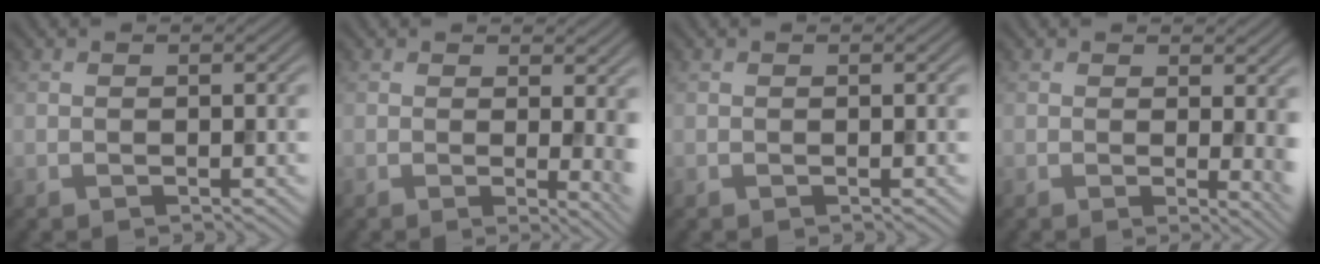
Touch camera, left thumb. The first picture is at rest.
{"total": 4.0, "force": [0.8, 1.0, 3.8], "torque": [-0.054, -0.006, 0.010]}
{"total": 0.0}
{"total": 3.6, "force": [0.9, 0.9, 3.4], "torque": [-0.047, -0.004, 0.012]}